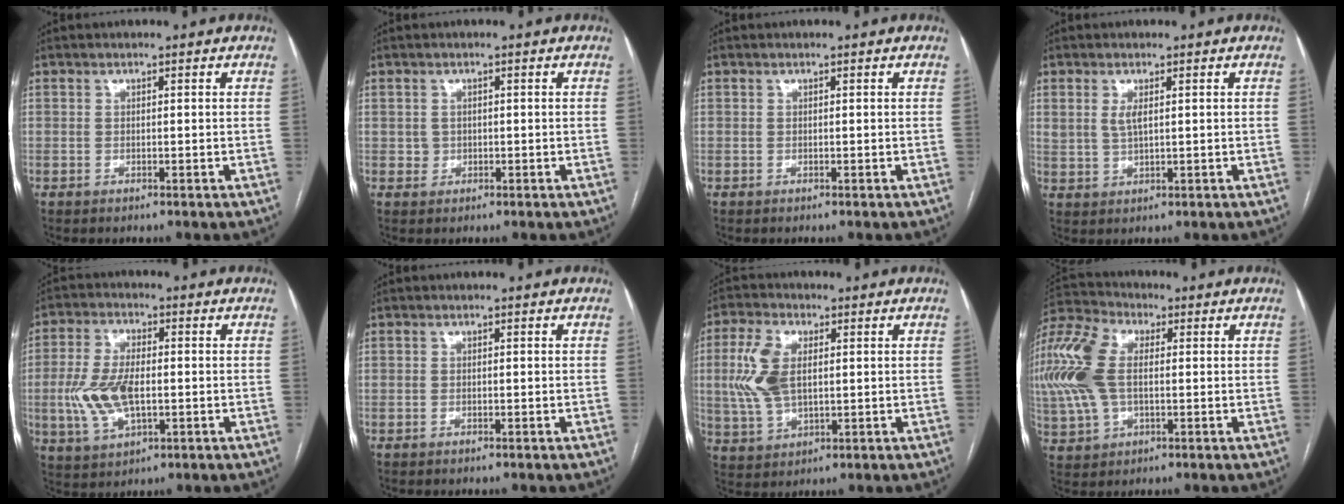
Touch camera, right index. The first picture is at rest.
{"total": 1.3, "force": [0.2, 1.3, 0.1], "torque": [-0.003, 0.004, 0.007]}
{"total": 0.0}
{"total": 2.7, "force": [1.2, 1.1, 2.2], "torque": [-0.051, 0.002, 0.028]}
{"total": 9.6, "force": [-1.2, 4.3, 8.5], "torque": [-0.190, 0.005, -0.018]}
{"total": 0.0}
{"total": 8.6, "force": [1.5, 4.4, 7.3], "torque": [-0.183, 0.013, 0.034]}
{"total": 18.7, "force": [1.7, 11.3, 14.8], "torque": [-0.395, 0.022, 0.034]}